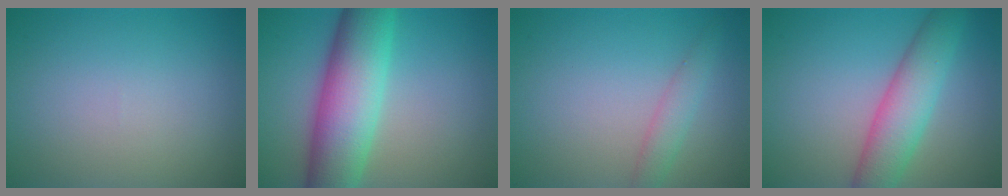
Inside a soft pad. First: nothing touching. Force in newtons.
{"total": 9.8, "press": 9.8, "slide": 0.2}
{"total": 1.9, "press": 1.9, "slide": 0.2}
{"total": 5.4, "press": 5.4, "slide": 0.4}